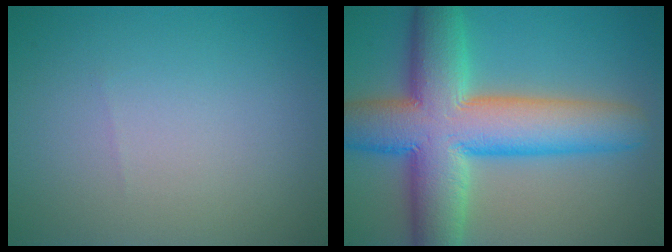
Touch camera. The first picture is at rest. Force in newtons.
{"total": 12.7, "press": 12.7, "slide": 0.5}